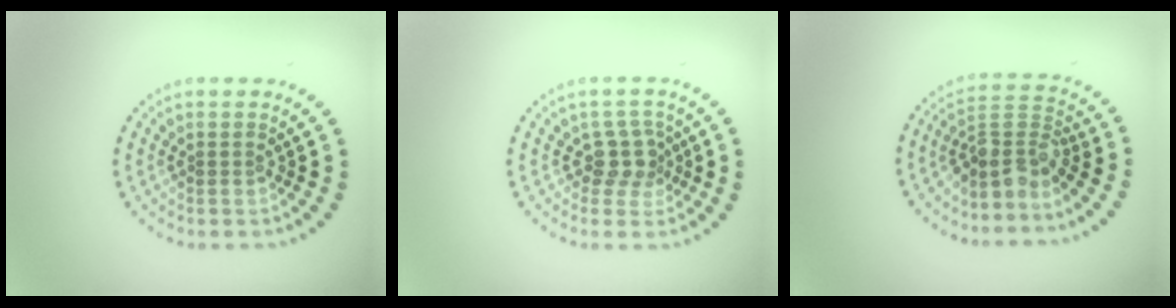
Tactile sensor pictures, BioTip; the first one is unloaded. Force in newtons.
{"total": 2.4, "press": 2.0, "slide": 1.4}
{"total": 3.7, "press": 2.7, "slide": 2.6}